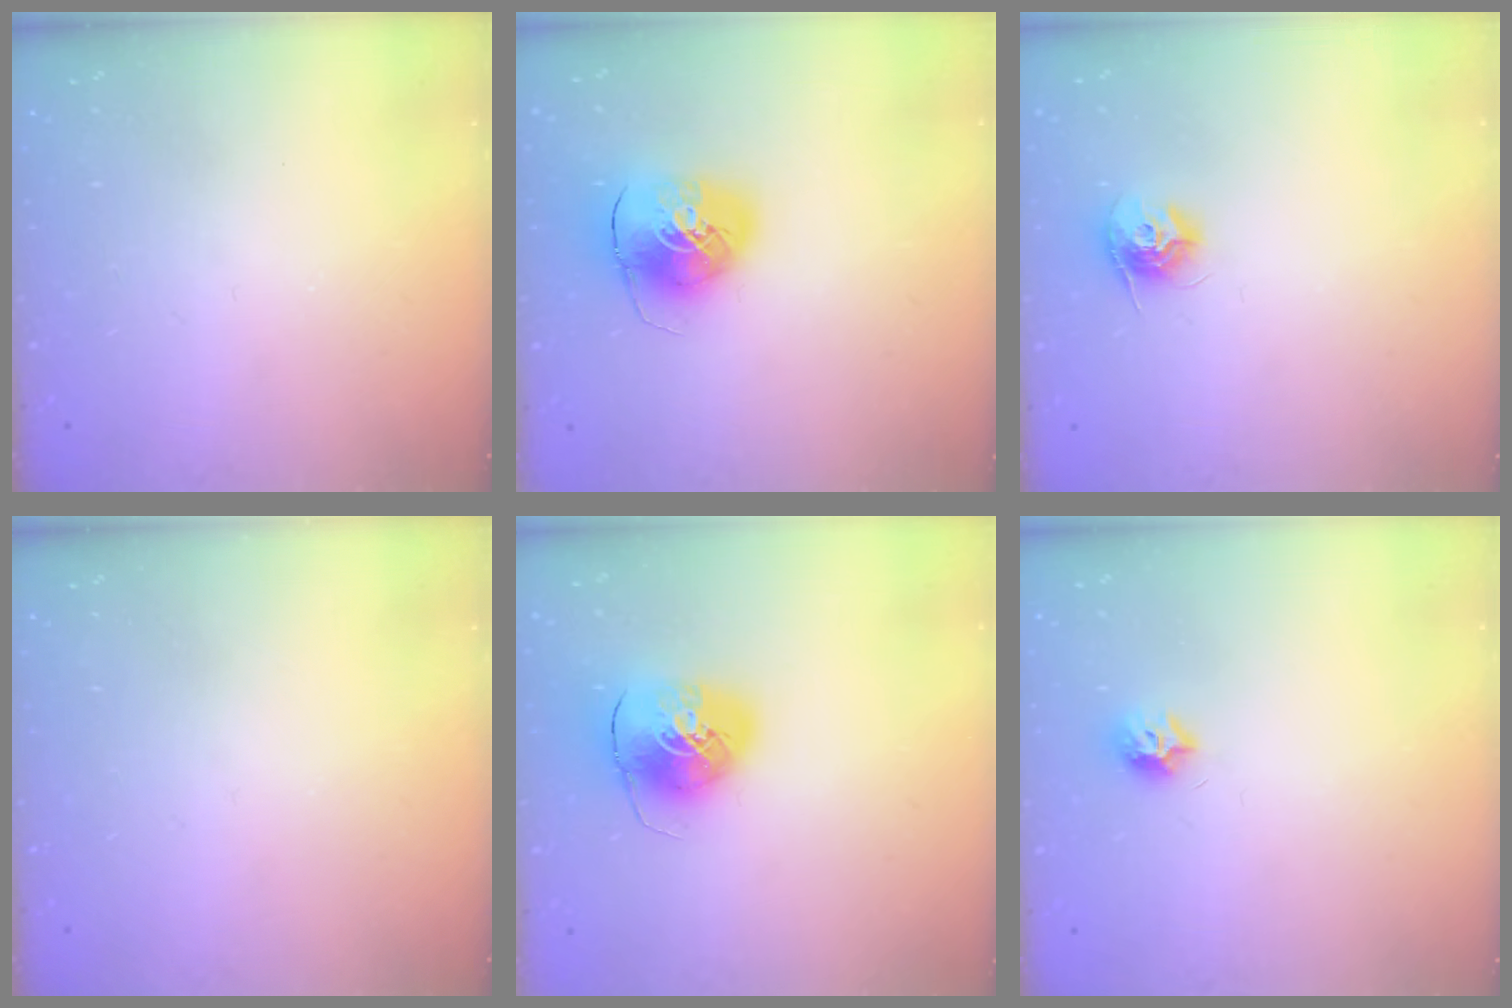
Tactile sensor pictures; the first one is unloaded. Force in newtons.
{"total": 9.8, "press": 9.7, "slide": 1.5}
{"total": 9.6, "press": 9.6, "slide": 0.4}
{"total": 0.0}
{"total": 9.5, "press": 9.4, "slide": 1.5}
{"total": 6.9, "press": 6.9, "slide": 0.3}